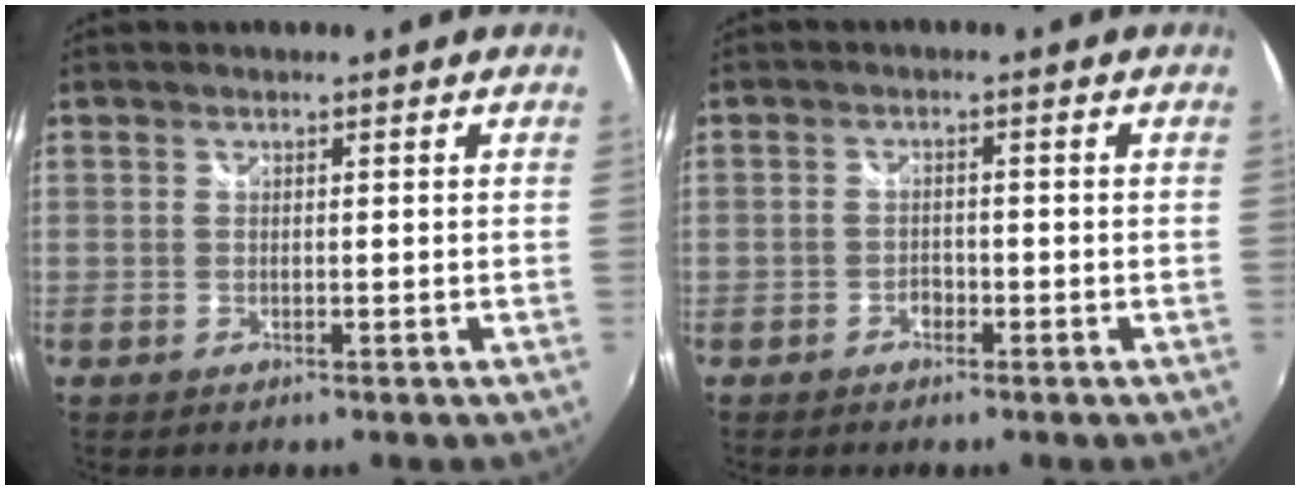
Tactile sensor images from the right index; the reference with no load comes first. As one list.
[{"total": 1.9, "force": [-1.3, 1.3, 0.7], "torque": [-0.015, 0.004, -0.019]}]